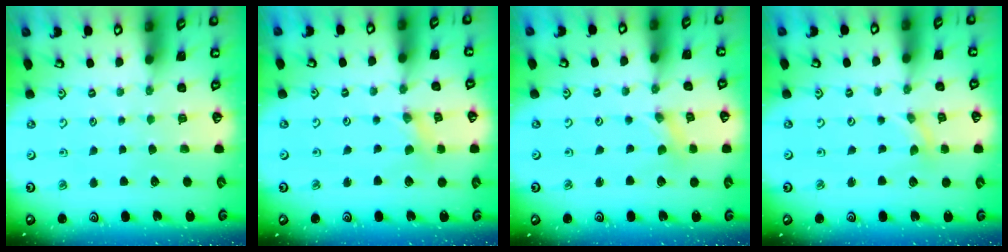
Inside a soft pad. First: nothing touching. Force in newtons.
{"total": 0.7, "press": 0.7, "slide": 0.1}
{"total": 0.0}
{"total": 0.0}